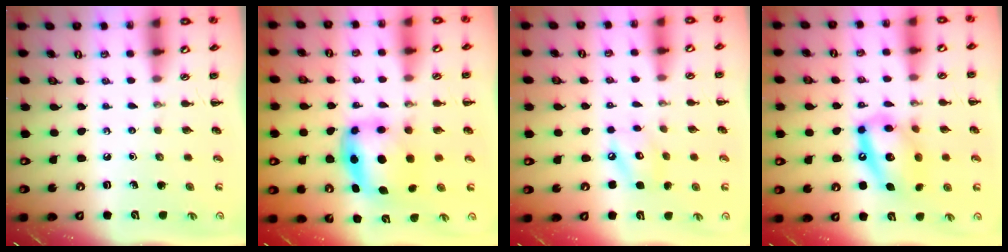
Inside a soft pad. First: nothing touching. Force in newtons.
{"total": 5.6, "press": 5.5, "slide": 1.2}
{"total": 7.2, "press": 7.2, "slide": 0.4}
{"total": 14.7, "press": 14.3, "slide": 3.2}